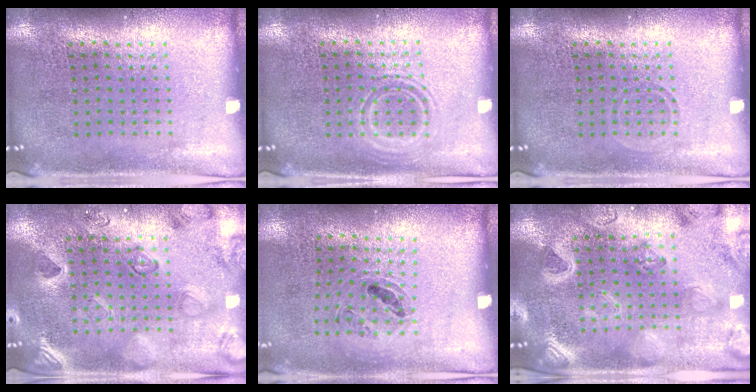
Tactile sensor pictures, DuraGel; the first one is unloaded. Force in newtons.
{"total": 1.0, "press": 0.9, "slide": 0.3}
{"total": 0.6, "press": 0.5, "slide": 0.2}
{"total": 2.3, "press": 2.1, "slide": 1.0}
{"total": 1.0, "press": 0.9, "slide": 0.5}
{"total": 3.2, "press": 3.1, "slide": 0.9}